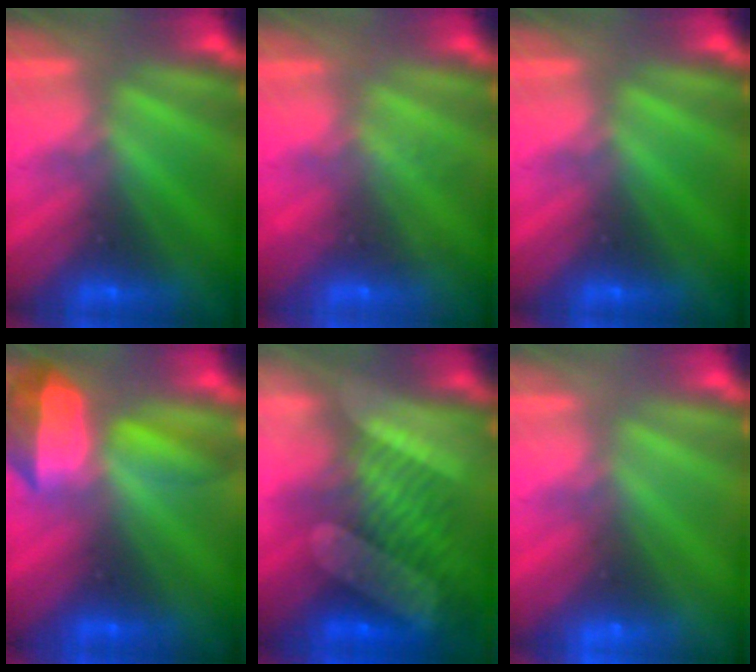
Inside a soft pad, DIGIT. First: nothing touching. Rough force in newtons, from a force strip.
{"total": 2.1}
{"total": 0.0}
{"total": 5.5}
{"total": 9.2}
{"total": 2.4}